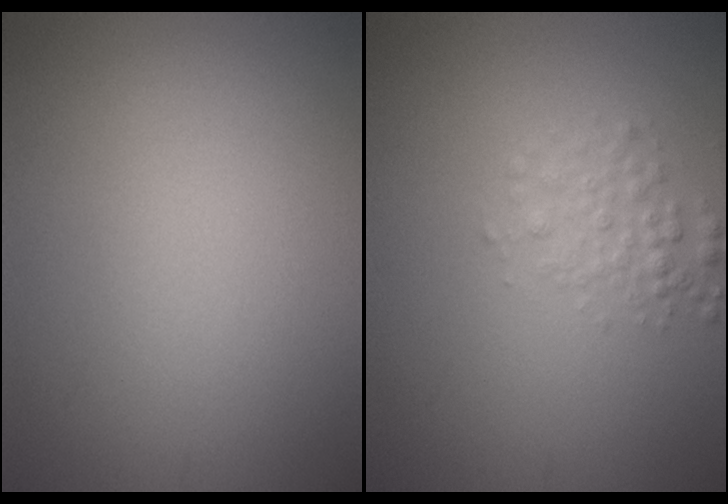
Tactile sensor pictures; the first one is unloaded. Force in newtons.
{"total": 2.0, "press": 2.0, "slide": 0.1}